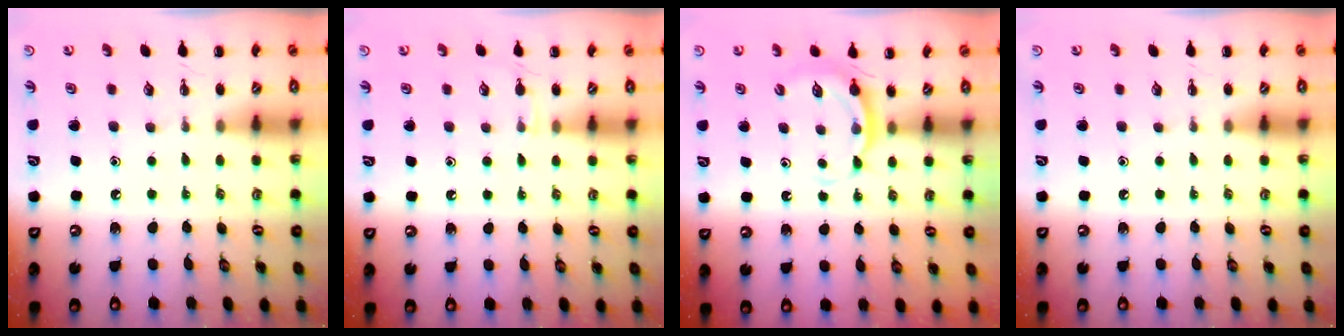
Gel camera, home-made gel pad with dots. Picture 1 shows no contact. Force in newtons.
{"total": 4.3, "press": 3.9, "slide": 1.7}
{"total": 5.6, "press": 5.6, "slide": 0.2}
{"total": 0.0}